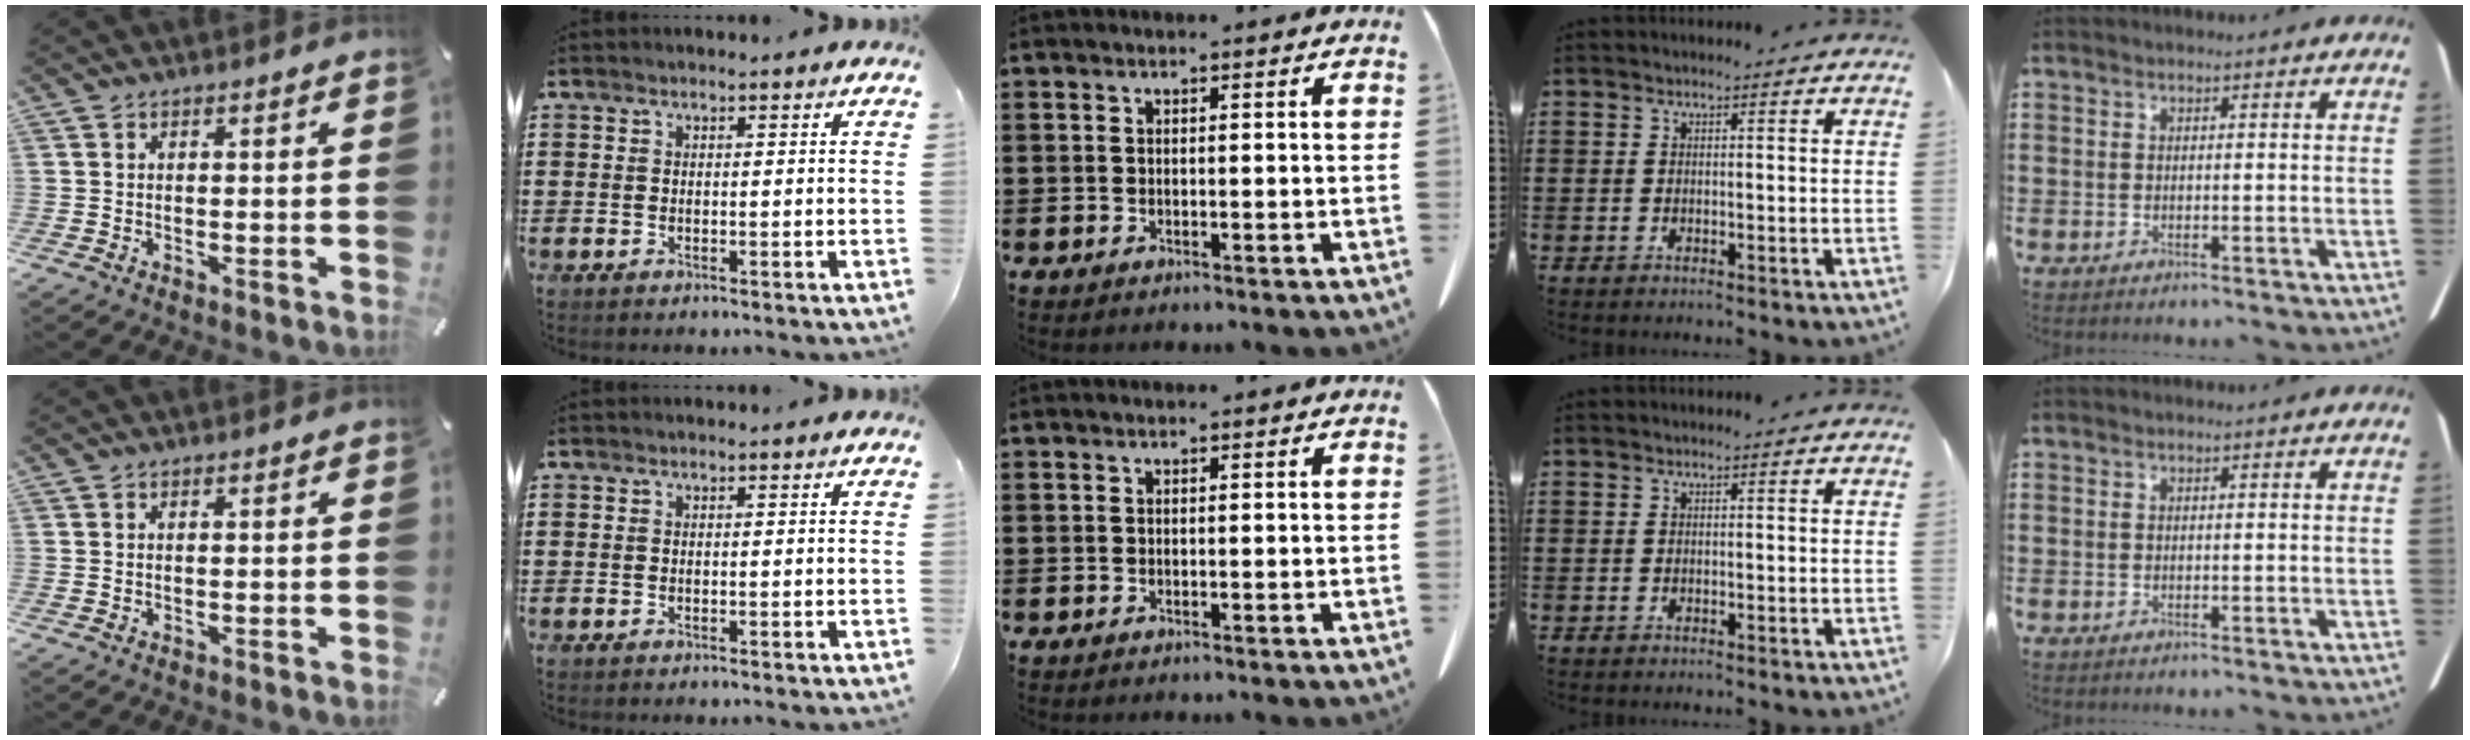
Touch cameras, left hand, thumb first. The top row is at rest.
{}